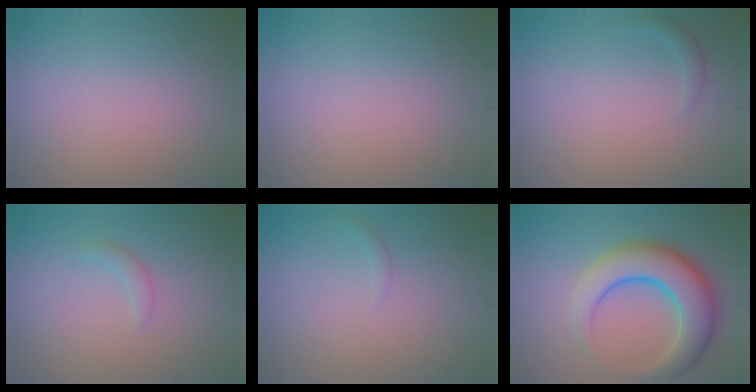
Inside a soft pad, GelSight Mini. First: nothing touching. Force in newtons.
{"total": 0.0}
{"total": 0.9, "press": 0.9, "slide": 0.0}
{"total": 1.0, "press": 1.0, "slide": 0.1}
{"total": 0.6, "press": 0.6, "slide": 0.1}
{"total": 7.9, "press": 7.9, "slide": 0.1}